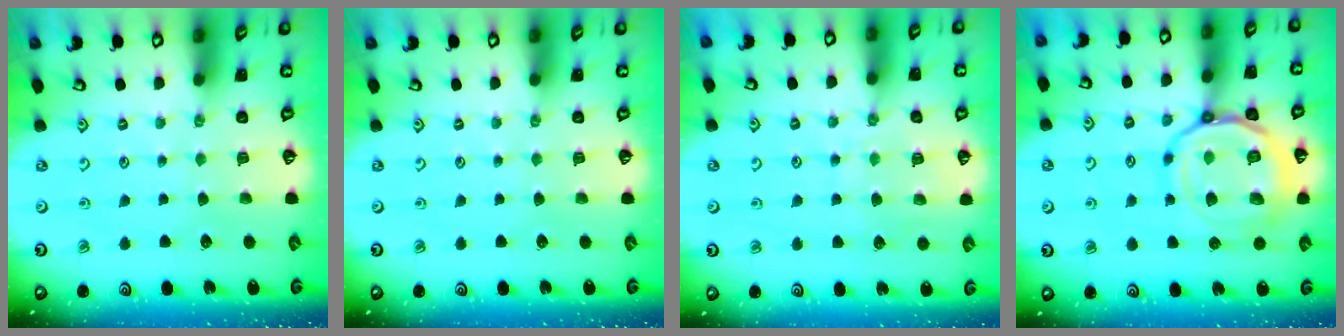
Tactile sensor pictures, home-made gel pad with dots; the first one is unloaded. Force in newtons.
{"total": 0.0}
{"total": 6.5, "press": 6.5, "slide": 0.7}
{"total": 17.5, "press": 17.4, "slide": 1.6}